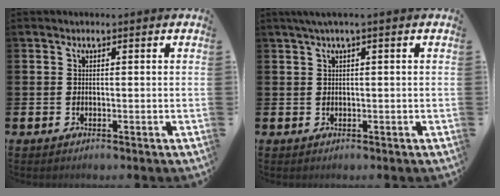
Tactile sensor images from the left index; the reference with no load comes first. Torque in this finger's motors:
{"motor_torque": [0.10, 0.03, 0.07, 0.10]}